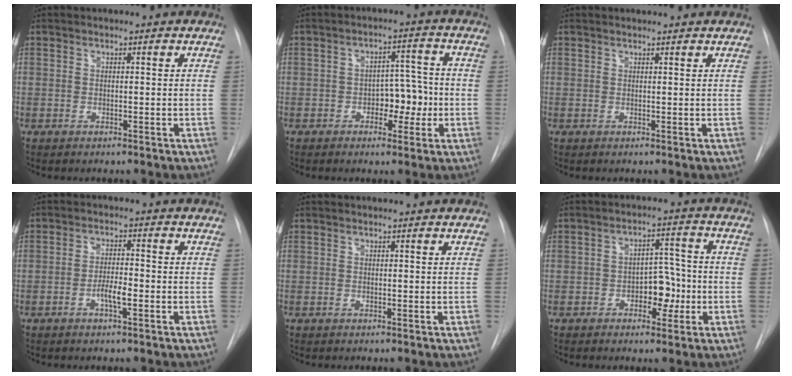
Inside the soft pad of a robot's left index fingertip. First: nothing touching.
{"total": 5.4, "force": [-1.6, 3.3, 4.0], "torque": [-0.048, 0.018, -0.022]}
{"total": 2.8, "force": [2.7, 0.2, 0.7], "torque": [-0.010, 0.021, 0.032]}
{"total": 3.0, "force": [-1.3, 0.5, 2.7], "torque": [-0.049, 0.002, -0.024]}
{"total": 1.2, "force": [1.1, 0.0, 0.3], "torque": [-0.009, 0.016, 0.015]}
{"total": 5.5, "force": [-1.8, 3.2, 4.0], "torque": [-0.051, 0.015, -0.025]}